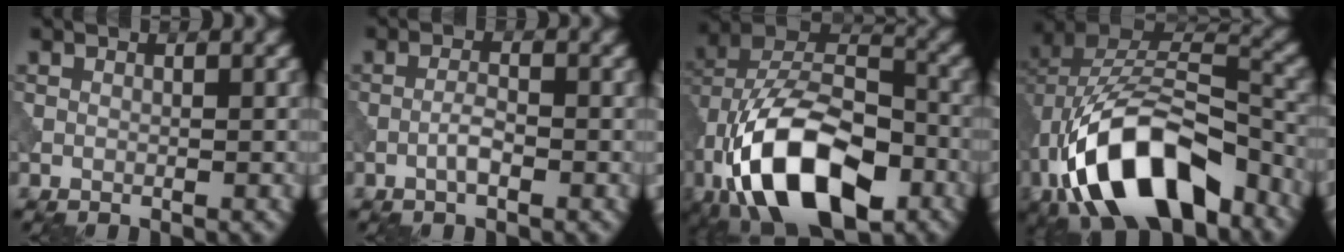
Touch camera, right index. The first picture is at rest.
{"total": 1.7, "force": [-0.8, 0.4, 1.5], "torque": [-0.029, 0.005, -0.020]}
{"total": 15.2, "force": [-6.6, 8.2, 11.1], "torque": [-0.197, -0.006, -0.123]}
{"total": 13.8, "force": [-6.4, 7.3, 9.8], "torque": [-0.172, 0.000, -0.109]}